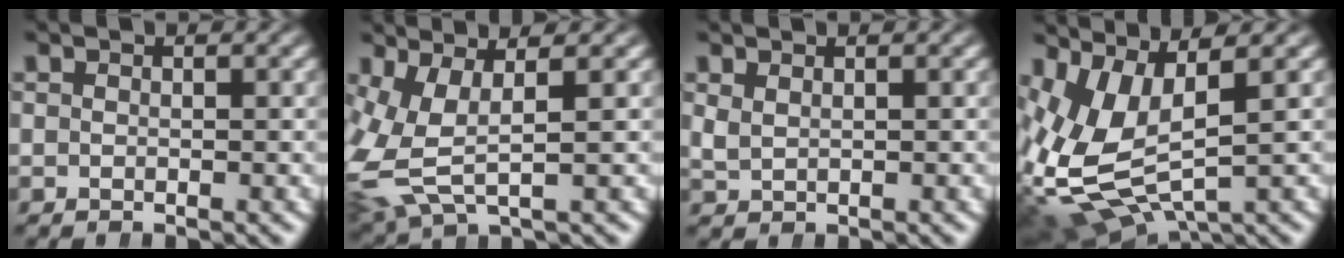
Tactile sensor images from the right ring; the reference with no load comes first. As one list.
[{"total": 7.2, "force": [0.3, 5.2, 5.0], "torque": [-0.131, -0.027, 0.017]}, {"total": 1.1, "force": [0.9, 0.5, 0.4], "torque": [-0.017, -0.009, 0.025]}, {"total": 9.5, "force": [-0.2, 7.1, 6.3], "torque": [-0.186, -0.044, 0.015]}]